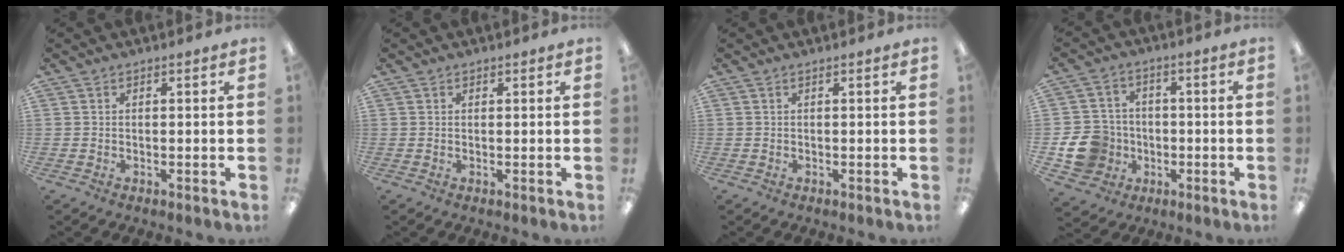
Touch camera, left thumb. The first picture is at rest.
{"total": 0.5, "force": [0.3, 0.4, 0.1], "torque": [0.007, -0.001, 0.004]}
{"total": 0.0}
{"total": 11.5, "force": [-3.1, 10.3, 4.0], "torque": [-0.093, 0.027, -0.046]}